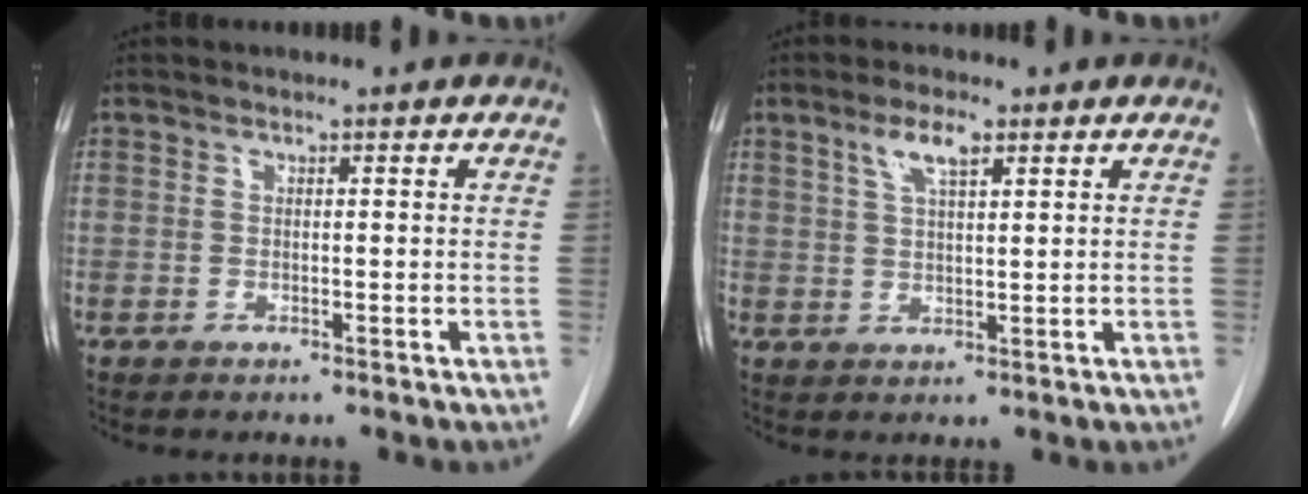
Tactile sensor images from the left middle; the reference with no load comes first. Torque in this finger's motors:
{"motor_torque": [0.31, -0.08, 0.07, 0.02]}